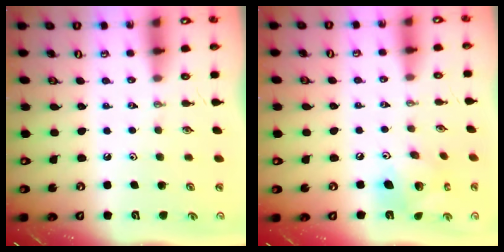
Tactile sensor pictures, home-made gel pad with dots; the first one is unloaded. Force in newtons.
{"total": 11.7, "press": 11.6, "slide": 1.0}